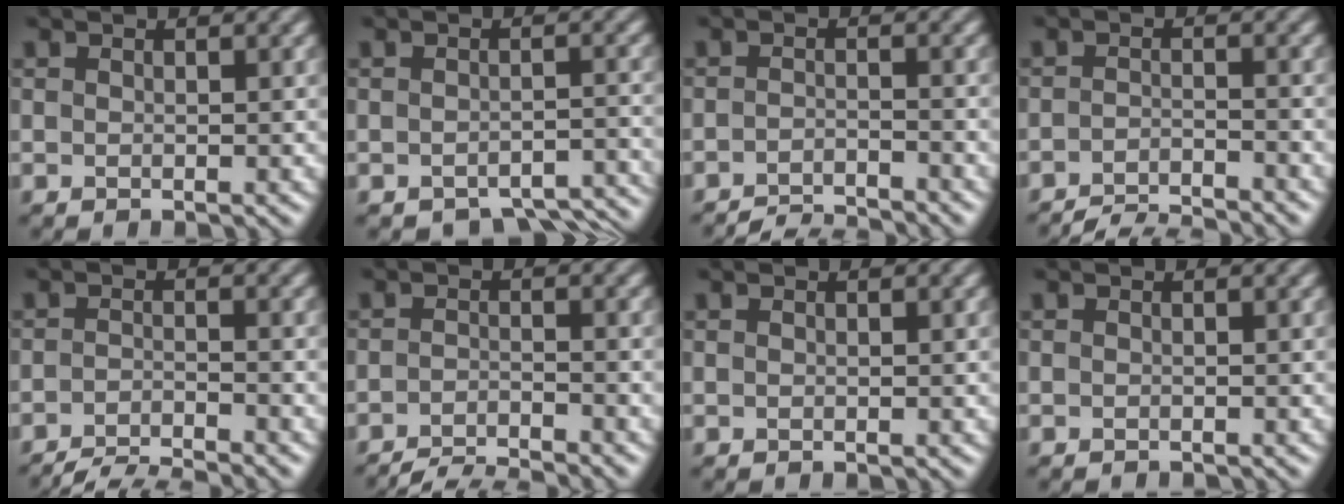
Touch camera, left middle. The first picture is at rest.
{"total": 4.0, "force": [-3.8, 0.8, 0.7], "torque": [-0.013, -0.004, -0.035]}
{"total": 4.0, "force": [-3.9, 0.3, 0.9], "torque": [-0.011, -0.003, -0.067]}
{"total": 4.7, "force": [-4.5, 0.4, 1.3], "torque": [-0.021, -0.005, -0.077]}
{"total": 4.9, "force": [-4.6, 0.4, 1.8], "torque": [-0.035, -0.007, -0.081]}
{"total": 4.4, "force": [-4.2, 0.3, 1.4], "torque": [-0.025, -0.005, -0.074]}
{"total": 0.0}
{"total": 0.6, "force": [-0.5, 0.2, 0.3], "torque": [0.002, -0.007, -0.015]}